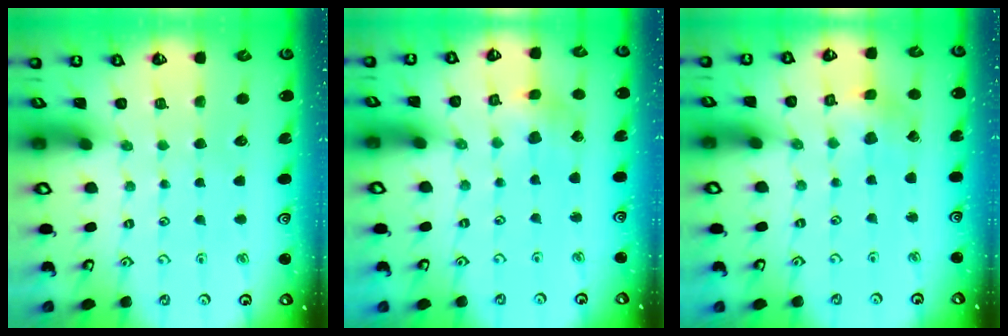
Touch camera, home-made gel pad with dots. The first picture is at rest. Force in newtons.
{"total": 3.0, "press": 2.9, "slide": 0.5}
{"total": 2.2, "press": 2.2, "slide": 0.3}